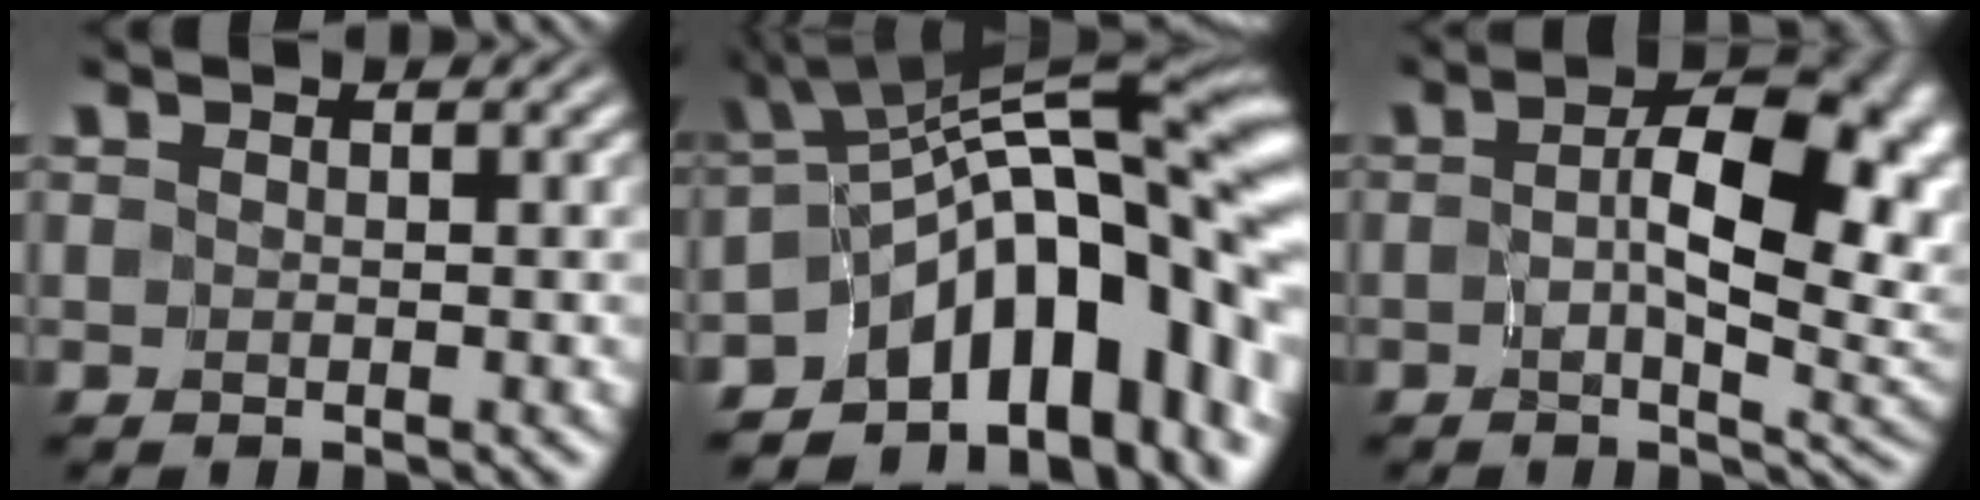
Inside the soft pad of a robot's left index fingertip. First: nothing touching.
{"total": 14.3, "force": [-4.9, 7.2, 11.4], "torque": [-0.126, 0.015, -0.084]}
{"total": 10.3, "force": [0.7, 4.3, 9.3], "torque": [-0.128, -0.003, 0.011]}